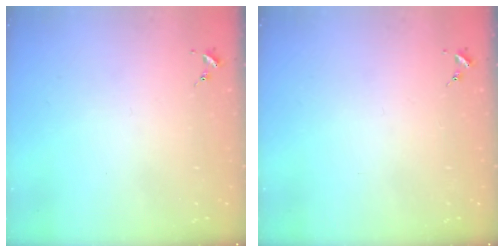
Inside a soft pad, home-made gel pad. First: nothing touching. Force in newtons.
{"total": 0.0}